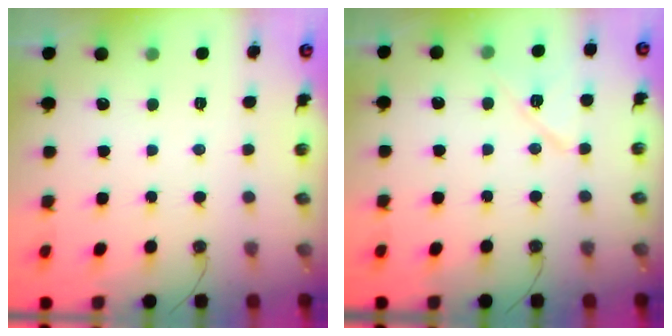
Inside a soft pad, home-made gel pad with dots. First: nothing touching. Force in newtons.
{"total": 9.2, "press": 9.2, "slide": 0.7}